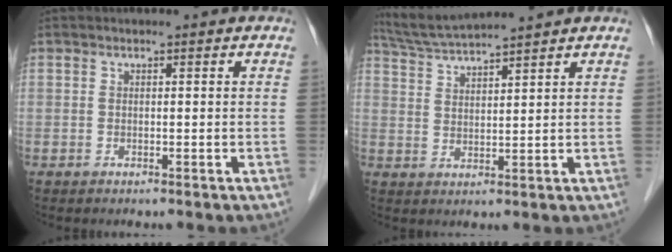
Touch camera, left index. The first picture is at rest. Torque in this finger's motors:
{"motor_torque": [0.39, -0.50, 0.03, 0.01]}